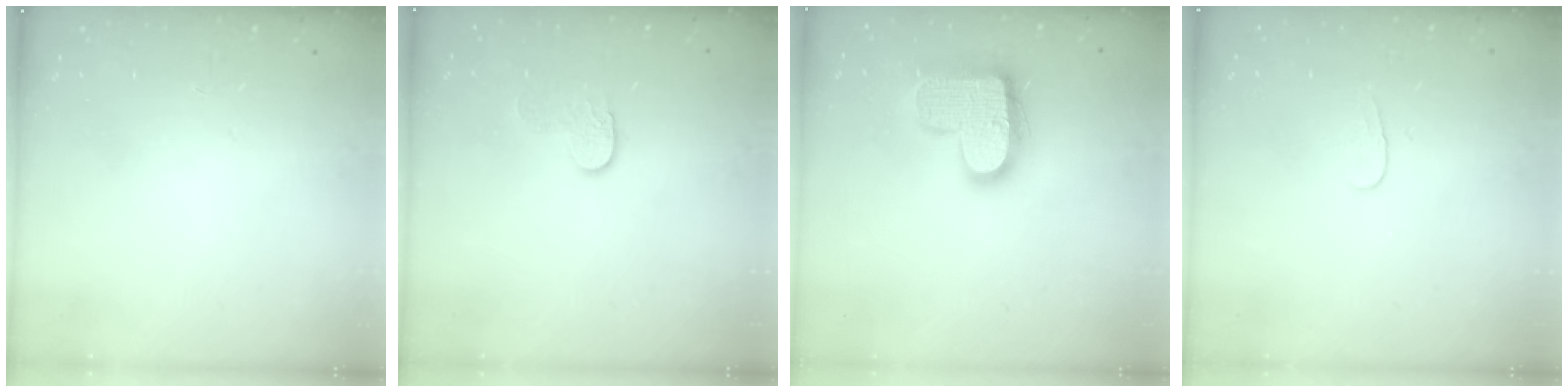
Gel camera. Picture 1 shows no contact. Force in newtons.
{"total": 7.3, "press": 7.3, "slide": 0.2}
{"total": 16.6, "press": 16.5, "slide": 0.9}
{"total": 3.8, "press": 3.8, "slide": 0.3}